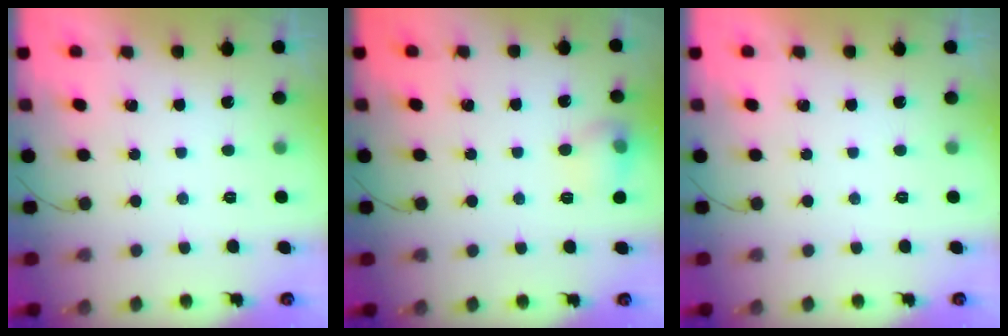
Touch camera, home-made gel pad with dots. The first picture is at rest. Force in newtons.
{"total": 7.9, "press": 7.8, "slide": 1.0}
{"total": 0.0}